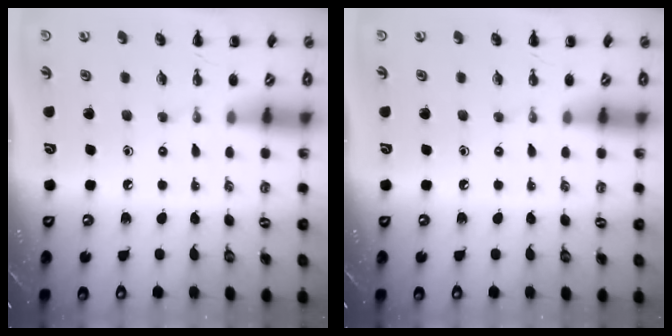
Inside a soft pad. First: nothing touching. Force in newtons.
{"total": 0.0}